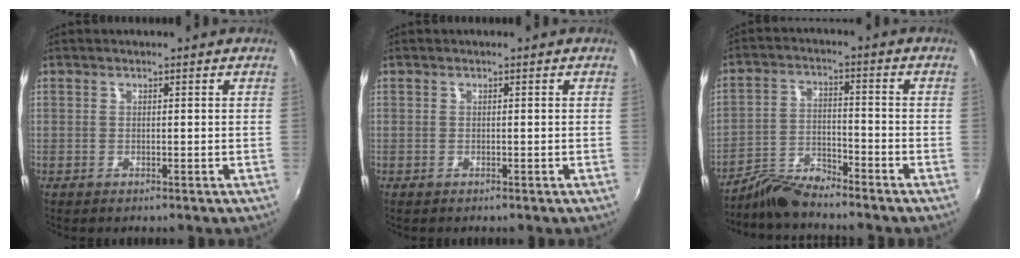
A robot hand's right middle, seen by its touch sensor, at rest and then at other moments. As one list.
[{"total": 0.0}, {"total": 6.8, "force": [-6.5, 0.7, 2.0], "torque": [-0.041, 0.009, -0.127]}]